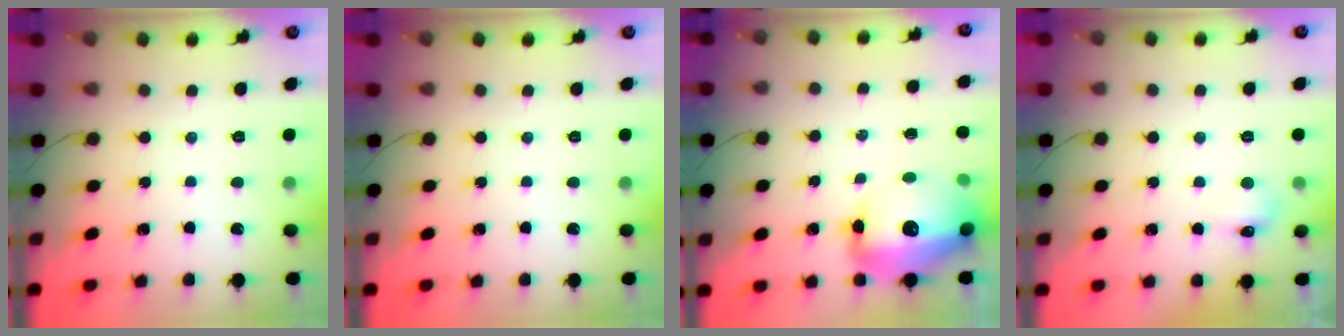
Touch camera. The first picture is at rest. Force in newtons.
{"total": 0.0}
{"total": 18.8, "press": 18.1, "slide": 4.8}
{"total": 5.7, "press": 5.6, "slide": 1.5}